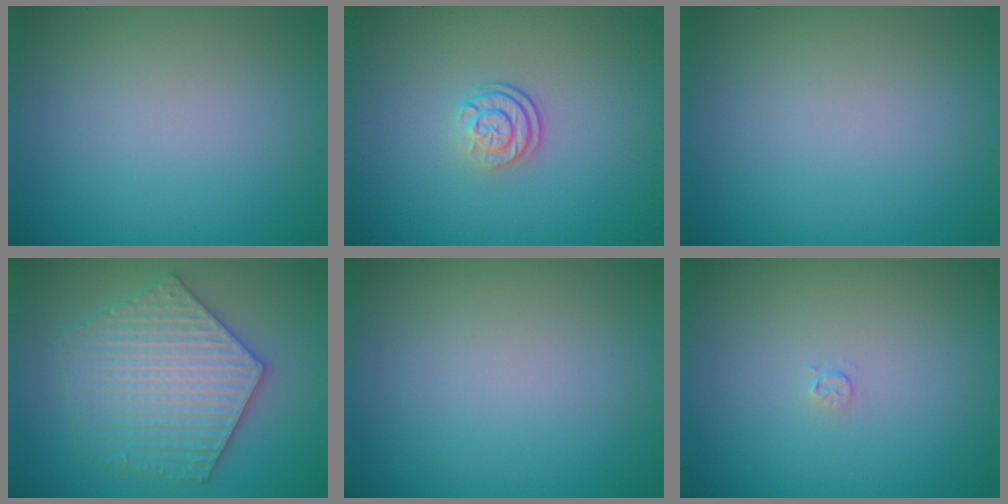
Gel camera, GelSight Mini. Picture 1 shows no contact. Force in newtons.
{"total": 2.3, "press": 1.7, "slide": 1.7}
{"total": 0.0}
{"total": 6.1, "press": 6.1, "slide": 0.9}
{"total": 0.0}
{"total": 0.6, "press": 0.3, "slide": 0.6}